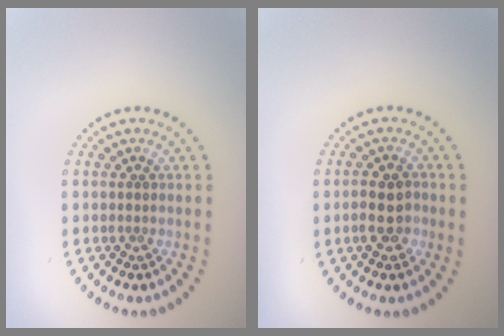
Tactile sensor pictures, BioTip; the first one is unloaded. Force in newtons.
{"total": 2.7, "press": 2.6, "slide": 0.6}